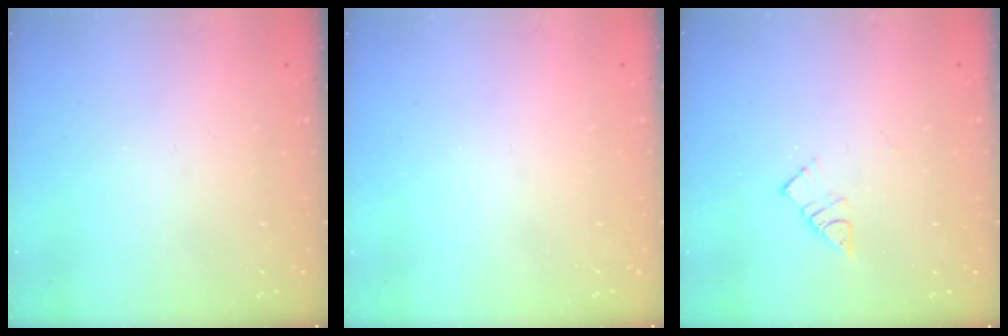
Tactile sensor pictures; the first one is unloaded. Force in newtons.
{"total": 0.0}
{"total": 5.7, "press": 5.6, "slide": 0.6}